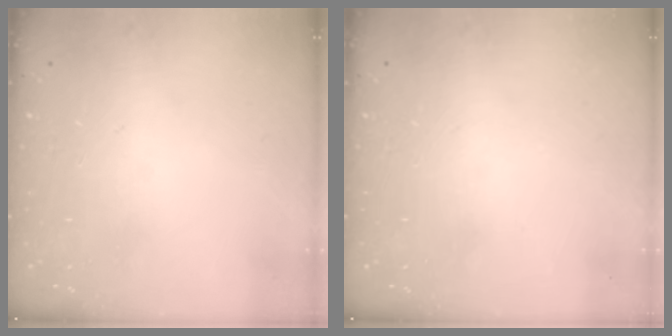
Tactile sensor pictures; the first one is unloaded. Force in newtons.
{"total": 0.0}